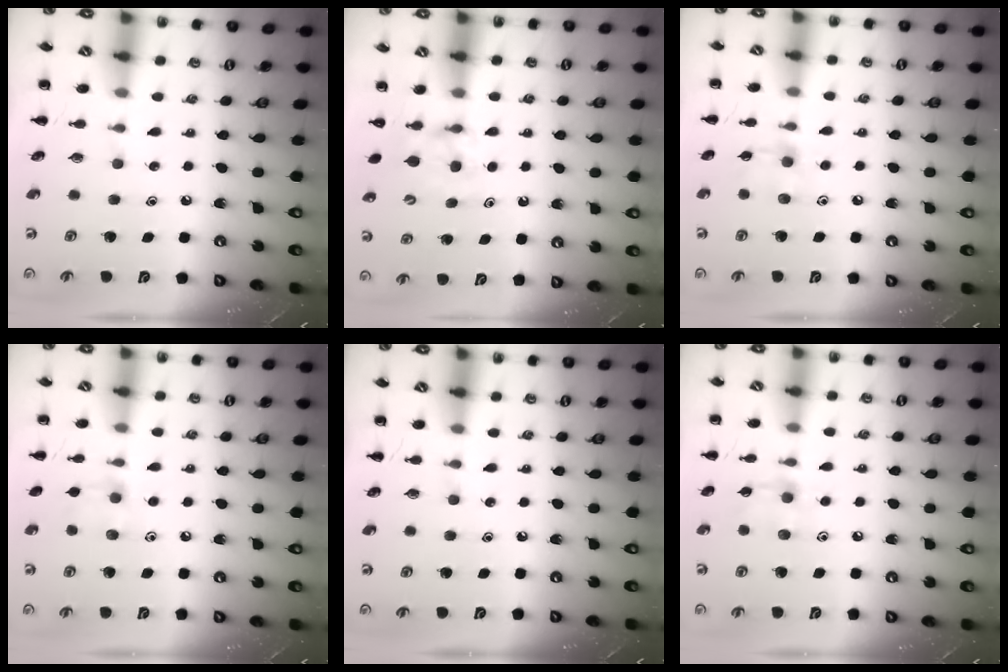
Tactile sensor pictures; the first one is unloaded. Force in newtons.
{"total": 5.1, "press": 4.8, "slide": 1.6}
{"total": 4.0, "press": 3.7, "slide": 1.4}
{"total": 4.3, "press": 4.1, "slide": 1.4}
{"total": 0.0}
{"total": 5.0, "press": 4.9, "slide": 1.2}